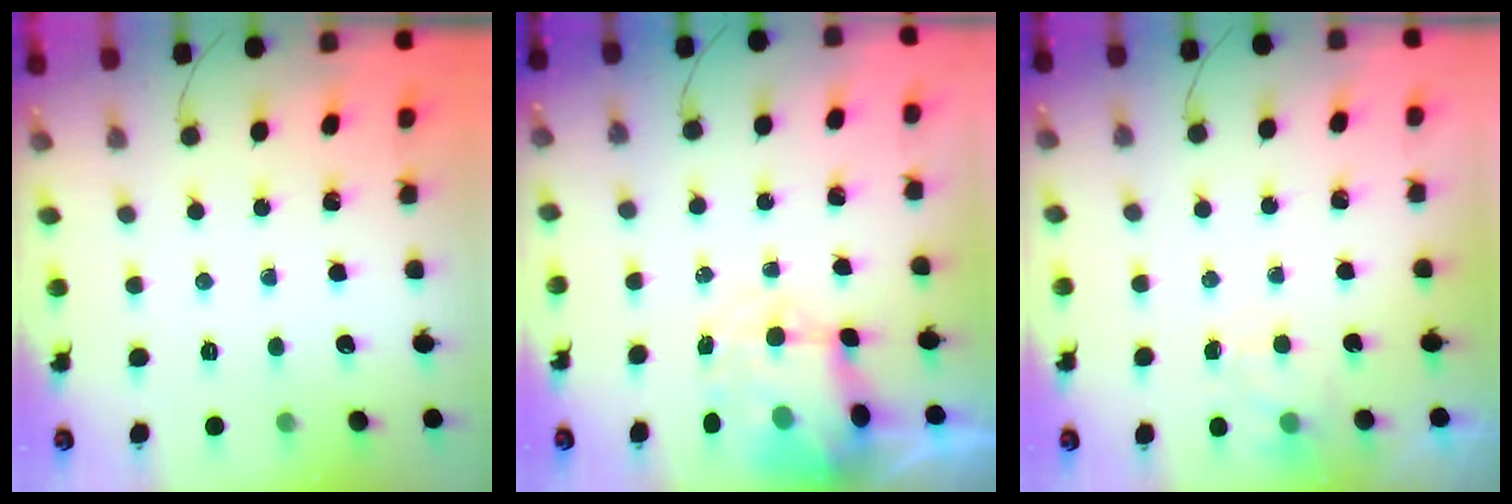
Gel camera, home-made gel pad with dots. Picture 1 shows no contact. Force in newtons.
{"total": 8.3, "press": 8.0, "slide": 2.1}
{"total": 3.0, "press": 2.7, "slide": 1.4}